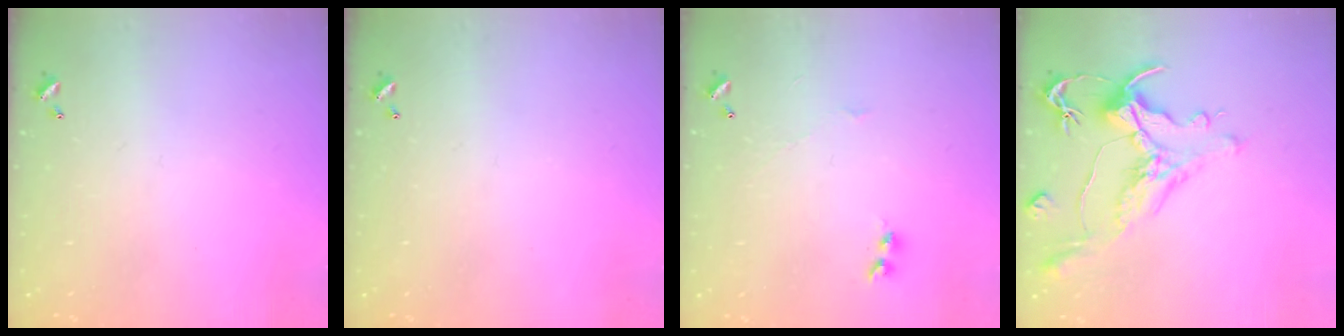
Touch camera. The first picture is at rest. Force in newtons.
{"total": 0.0}
{"total": 1.9, "press": 1.8, "slide": 0.5}
{"total": 1.5, "press": 0.4, "slide": 1.5}